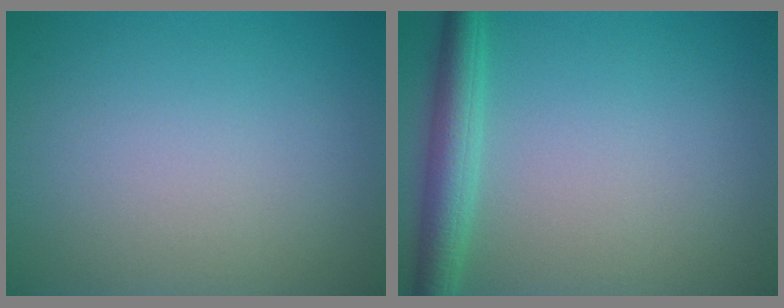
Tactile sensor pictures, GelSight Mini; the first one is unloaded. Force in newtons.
{"total": 3.8, "press": 3.8, "slide": 0.2}